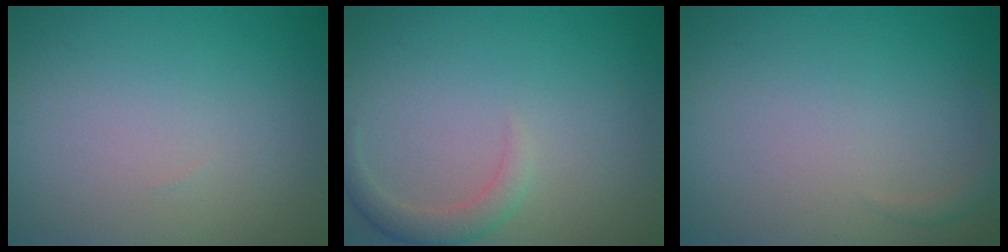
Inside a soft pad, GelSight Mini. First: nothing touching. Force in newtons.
{"total": 2.1, "press": 2.1, "slide": 0.2}
{"total": 0.9, "press": 0.9, "slide": 0.1}